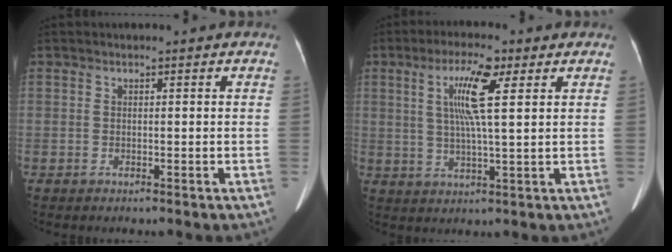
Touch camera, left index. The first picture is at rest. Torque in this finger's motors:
{"motor_torque": [0.00, -0.25, 0.05, 0.07]}